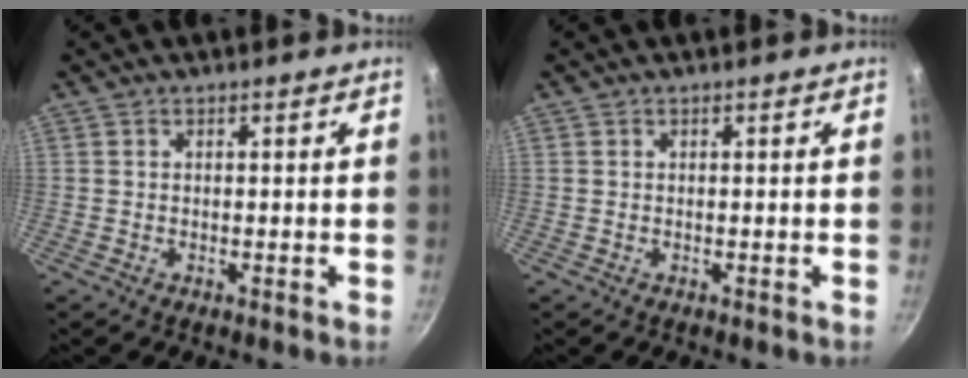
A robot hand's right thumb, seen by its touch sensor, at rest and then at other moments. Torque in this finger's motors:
{"motor_torque": [-0.08, 0.07, -0.21, 0.14, 0.02]}